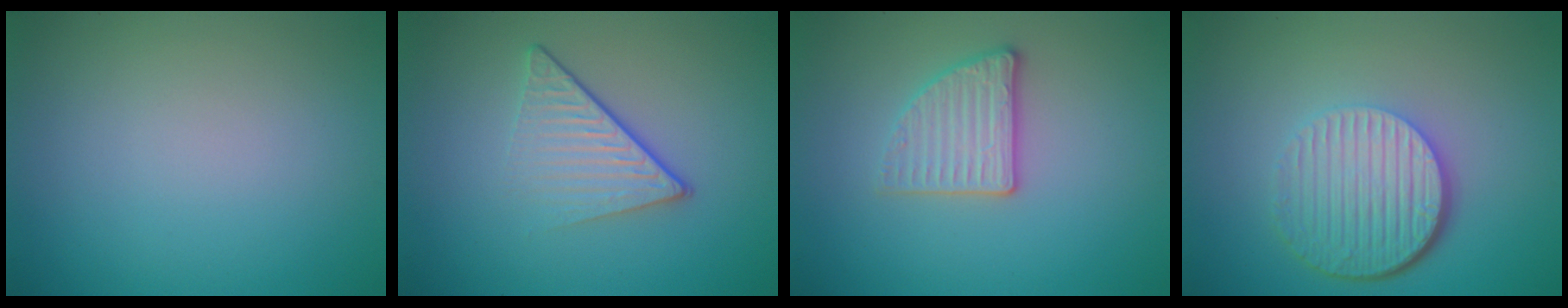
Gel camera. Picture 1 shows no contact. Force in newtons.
{"total": 4.2, "press": 2.7, "slide": 3.2}
{"total": 2.8, "press": 2.7, "slide": 0.9}
{"total": 6.1, "press": 4.2, "slide": 4.3}